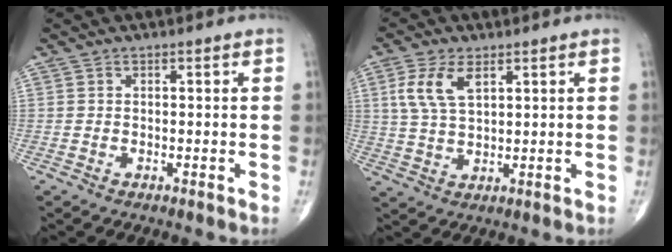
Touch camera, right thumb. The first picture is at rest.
{"total": 7.5, "force": [2.9, 3.8, 5.8], "torque": [-0.124, -0.003, 0.061]}